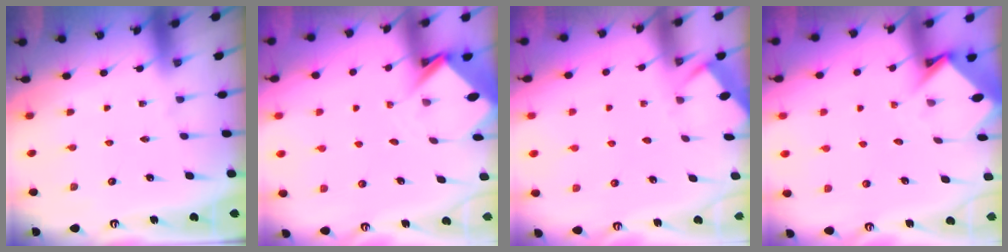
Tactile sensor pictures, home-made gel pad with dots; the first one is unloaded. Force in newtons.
{"total": 3.6, "press": 3.6, "slide": 0.3}
{"total": 2.5, "press": 2.5, "slide": 0.4}
{"total": 3.6, "press": 3.5, "slide": 0.2}